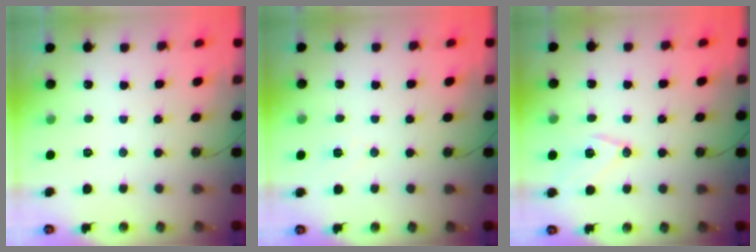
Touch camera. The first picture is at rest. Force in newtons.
{"total": 3.6, "press": 2.5, "slide": 2.6}
{"total": 12.0, "press": 12.0, "slide": 0.5}